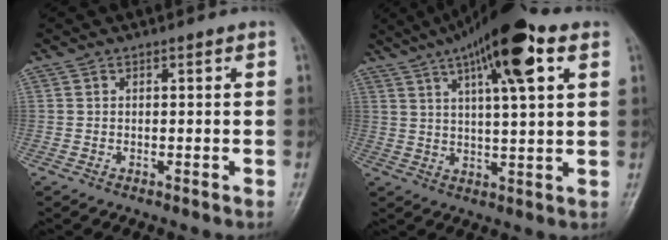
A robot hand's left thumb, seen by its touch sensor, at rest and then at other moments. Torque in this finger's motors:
{"motor_torque": [0.66, 0.74, 1.69, -1.08, 0.35]}